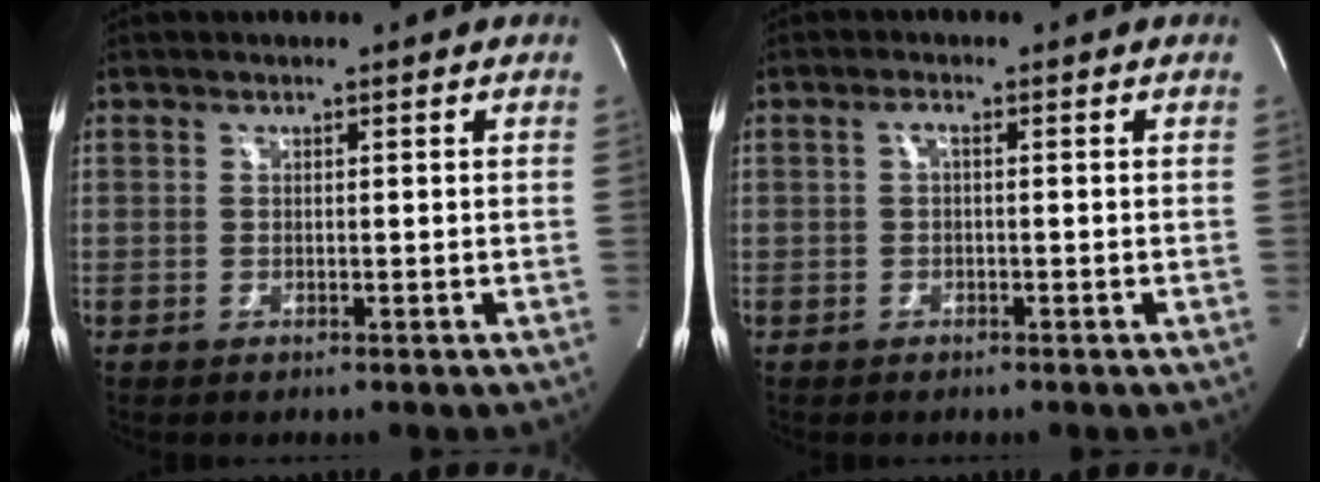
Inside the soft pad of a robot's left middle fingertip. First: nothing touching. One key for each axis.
{"total": 1.1, "fx": 0.0, "fy": 0.3, "fz": 1.1, "tx": -0.020, "ty": 0.003, "tz": -0.001}